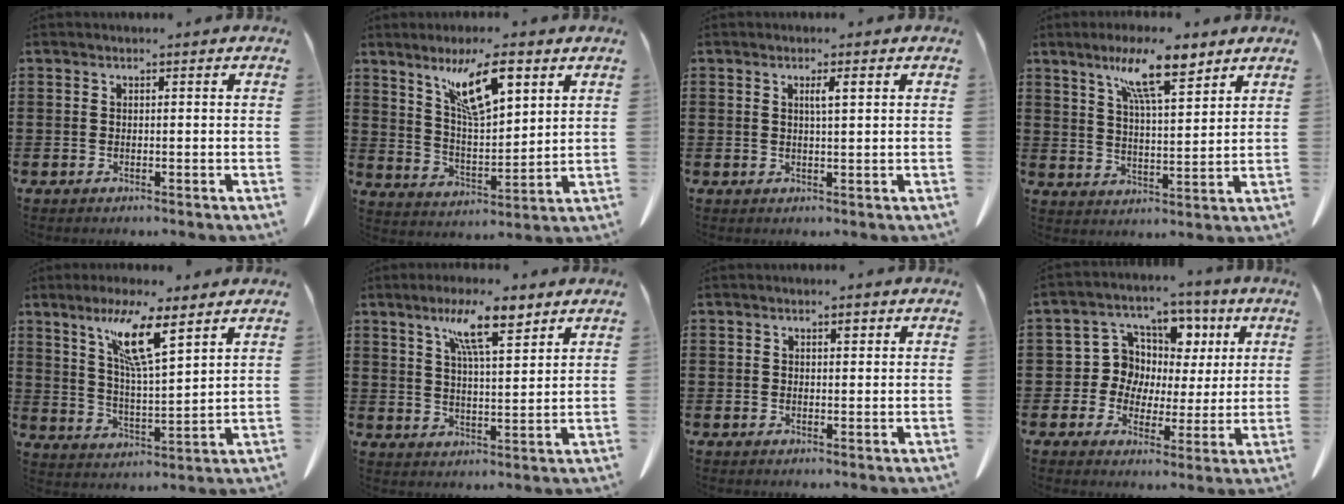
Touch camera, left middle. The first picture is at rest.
{"total": 10.5, "force": [6.3, 3.0, 7.8], "torque": [-0.157, -0.010, 0.109]}
{"total": 2.0, "force": [0.8, 0.3, 1.9], "torque": [-0.037, 0.002, 0.012]}
{"total": 9.7, "force": [6.9, 1.9, 6.5], "torque": [-0.127, -0.018, 0.116]}
{"total": 9.6, "force": [6.3, 1.1, 7.1], "torque": [-0.155, -0.012, 0.108]}
{"total": 8.7, "force": [6.0, 1.7, 6.1], "torque": [-0.117, -0.011, 0.099]}
{"total": 1.2, "force": [0.6, 0.6, 0.9], "torque": [-0.012, 0.002, 0.008]}
{"total": 7.8, "force": [1.9, 7.2, 2.4], "torque": [-0.080, -0.007, 0.034]}